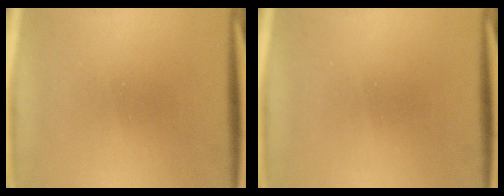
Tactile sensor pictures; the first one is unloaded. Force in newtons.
{"total": 0.0}